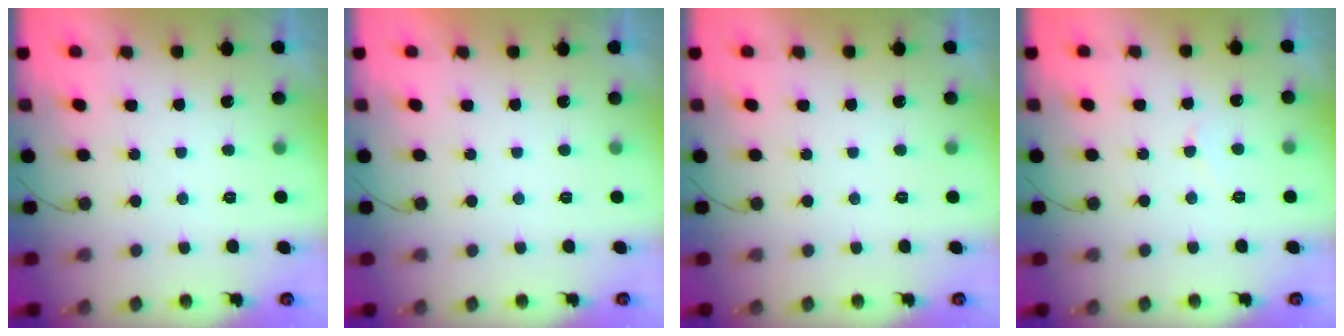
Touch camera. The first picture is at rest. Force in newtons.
{"total": 1.7, "press": 1.7, "slide": 0.0}
{"total": 0.0}
{"total": 2.5, "press": 2.4, "slide": 0.3}